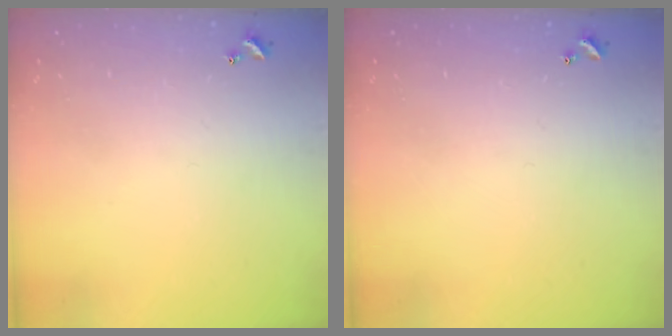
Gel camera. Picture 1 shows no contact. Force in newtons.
{"total": 0.0}